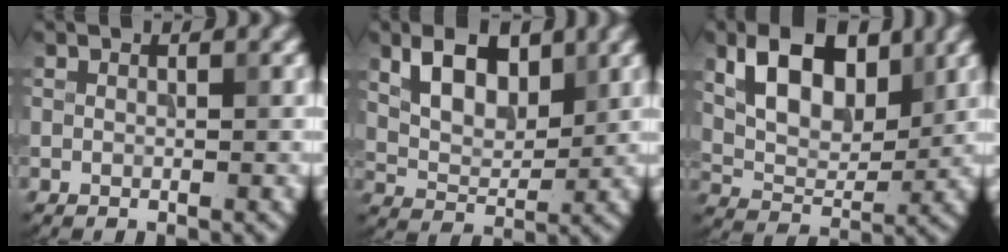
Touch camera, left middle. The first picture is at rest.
{"total": 5.3, "force": [2.4, 3.1, 3.6], "torque": [-0.070, -0.002, 0.040]}
{"total": 7.2, "force": [2.8, 4.3, 5.1], "torque": [-0.090, -0.005, 0.047]}